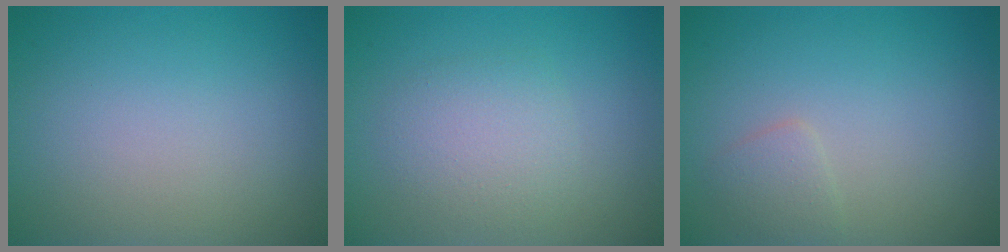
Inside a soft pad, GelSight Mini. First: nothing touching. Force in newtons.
{"total": 2.8, "press": 2.8, "slide": 0.2}
{"total": 1.3, "press": 1.3, "slide": 0.1}